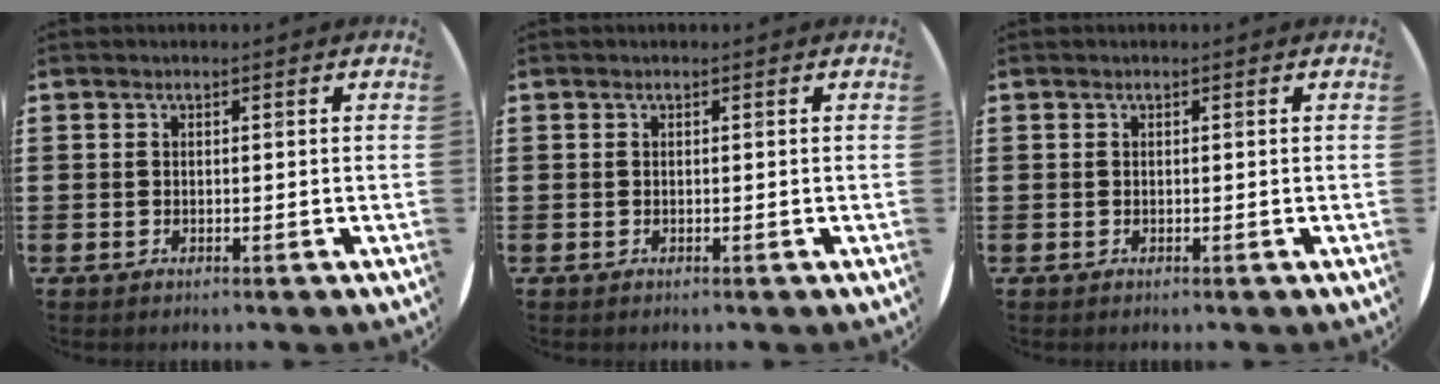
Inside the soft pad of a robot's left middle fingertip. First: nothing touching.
{"total": 0.0}
{"total": 0.0}